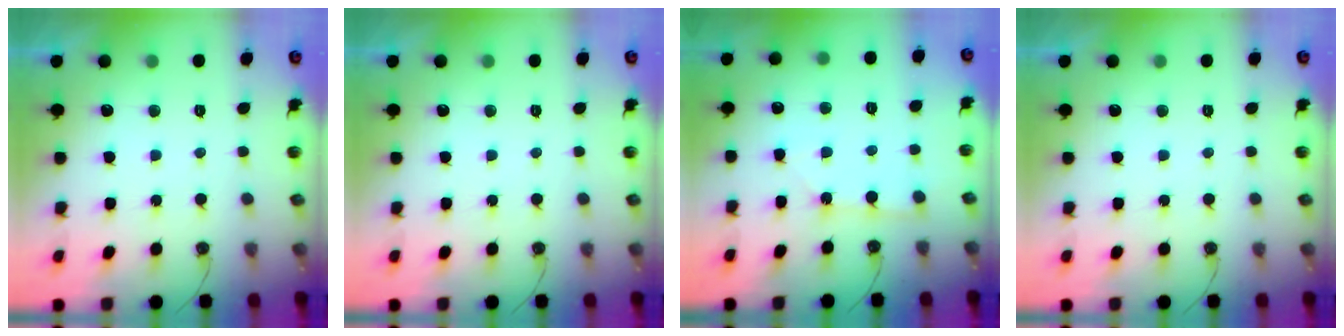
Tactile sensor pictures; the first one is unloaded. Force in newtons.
{"total": 0.0}
{"total": 2.0, "press": 2.0, "slide": 0.3}
{"total": 0.0}